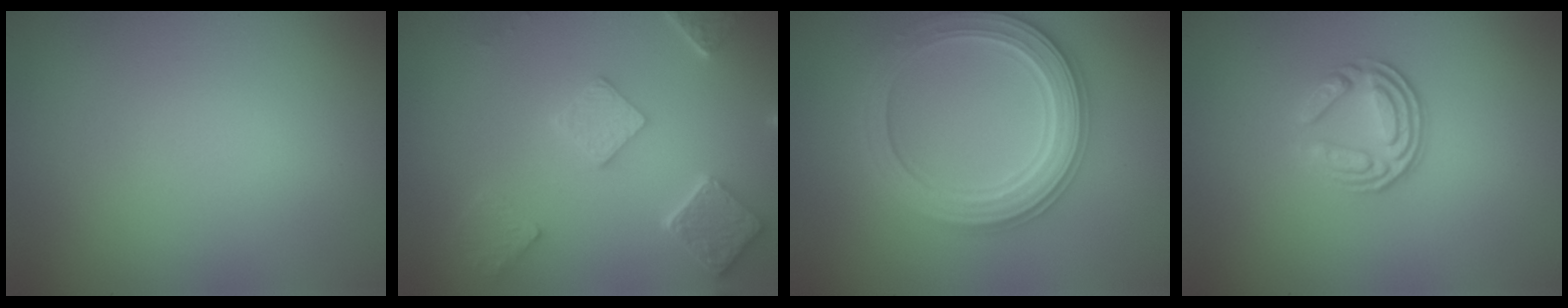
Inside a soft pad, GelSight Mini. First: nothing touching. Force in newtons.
{"total": 4.9, "press": 3.8, "slide": 3.0}
{"total": 5.1, "press": 5.1, "slide": 0.9}
{"total": 3.7, "press": 2.6, "slide": 2.6}